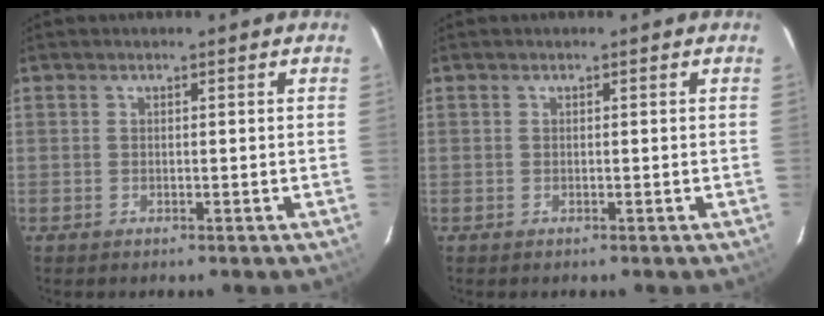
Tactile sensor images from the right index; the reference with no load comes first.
{"total": 0.0}